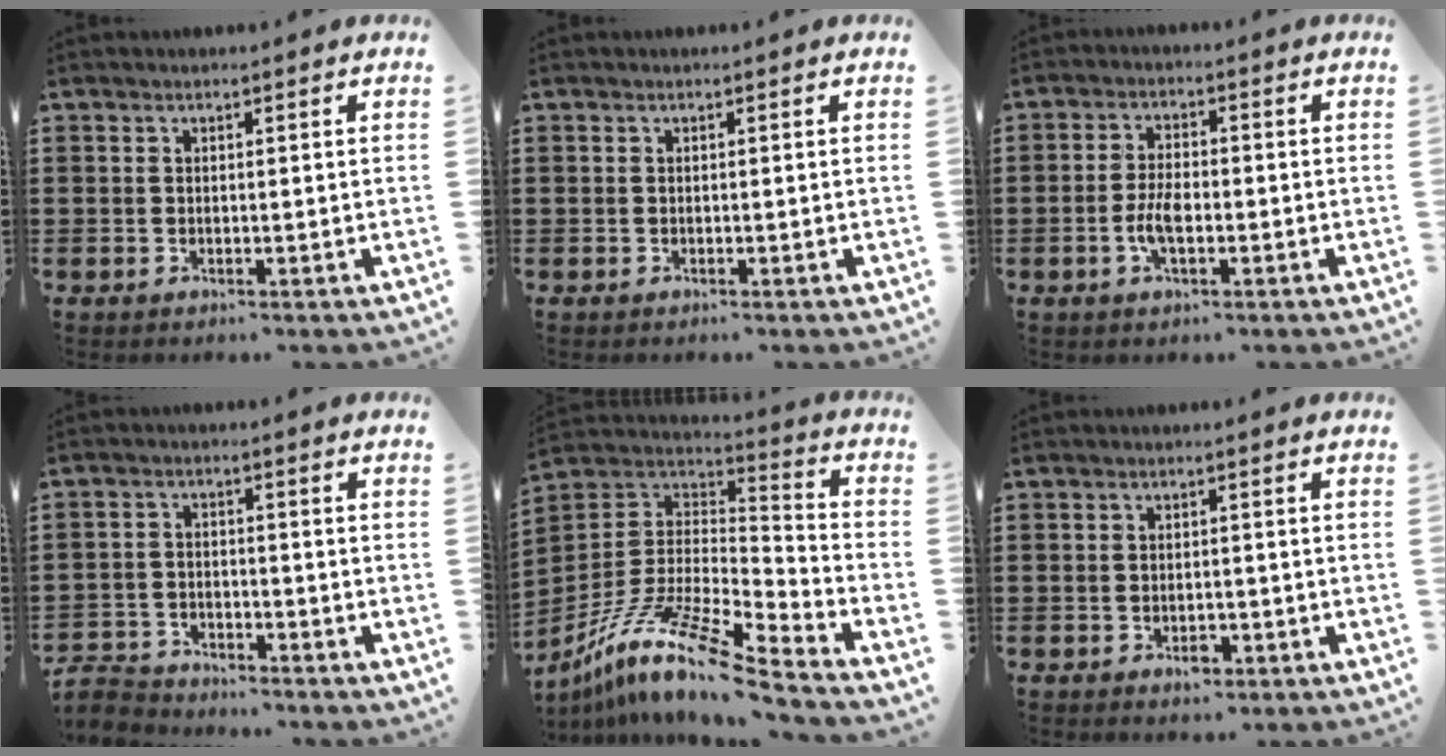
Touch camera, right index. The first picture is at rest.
{"total": 0.0}
{"total": 4.6, "force": [-1.3, 2.0, 3.9], "torque": [-0.089, 0.000, -0.028]}
{"total": 3.6, "force": [-3.5, 0.7, 0.2], "torque": [-0.025, -0.003, -0.079]}
{"total": 13.3, "force": [-9.6, 2.1, 9.0], "torque": [-0.186, 0.007, -0.186]}
{"total": 2.1, "force": [-1.1, 1.0, 1.4], "torque": [-0.028, 0.000, -0.020]}